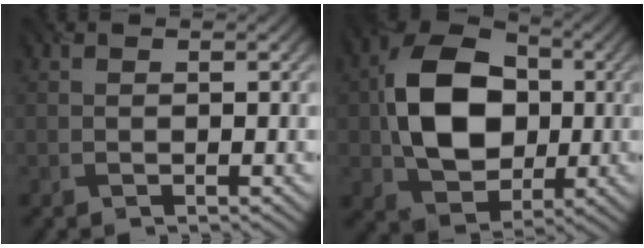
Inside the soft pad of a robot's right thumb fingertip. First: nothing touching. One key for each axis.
{"total": 11.6, "fx": 0.3, "fy": 9.0, "fz": 7.3, "tx": -0.143, "ty": 0.011, "tz": 0.004}